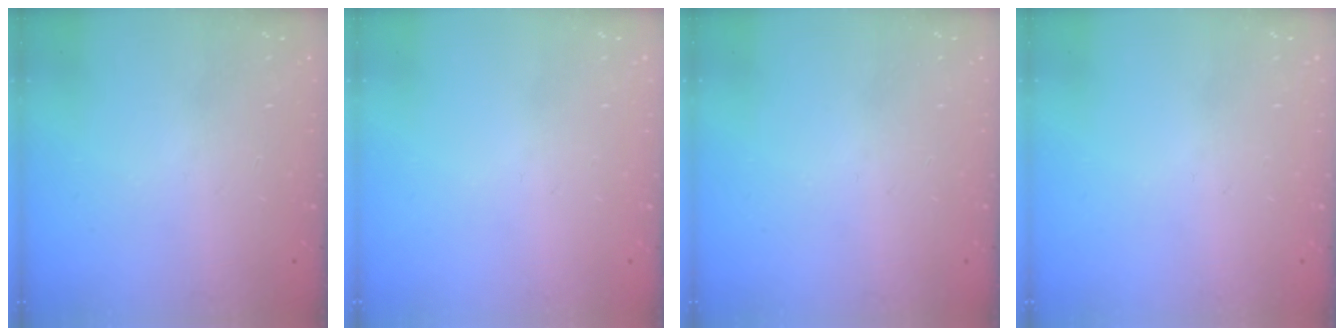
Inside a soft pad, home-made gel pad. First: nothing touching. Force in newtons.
{"total": 0.0}
{"total": 0.0}
{"total": 0.0}